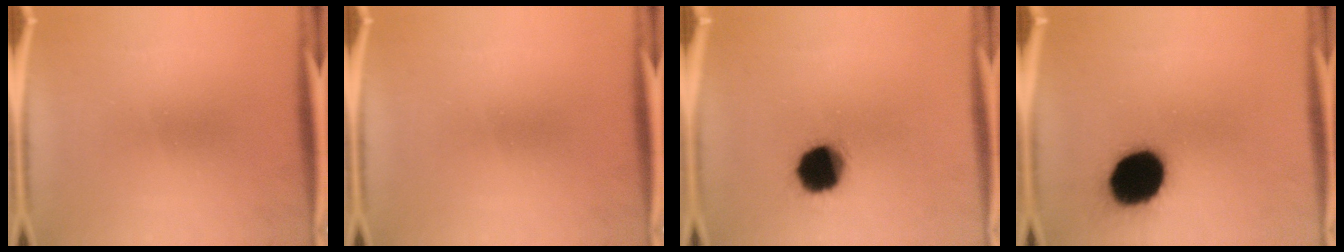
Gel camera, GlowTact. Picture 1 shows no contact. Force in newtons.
{"total": 0.0}
{"total": 14.2}
{"total": 19.4}